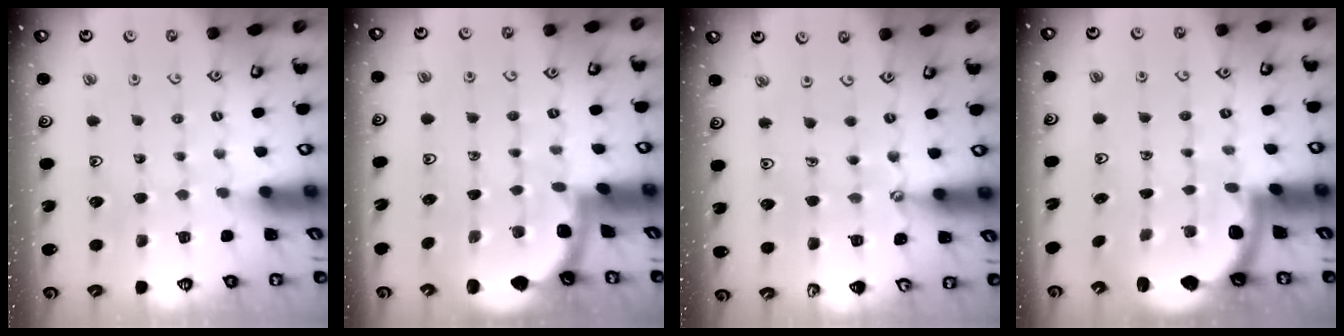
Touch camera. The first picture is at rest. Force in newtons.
{"total": 1.7, "press": 1.7, "slide": 0.1}
{"total": 1.4, "press": 1.3, "slide": 0.1}
{"total": 2.2, "press": 2.1, "slide": 0.5}